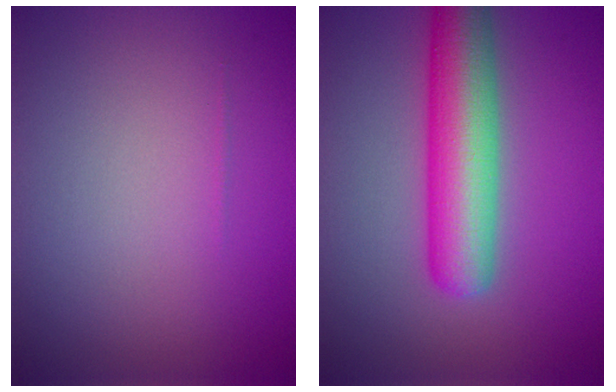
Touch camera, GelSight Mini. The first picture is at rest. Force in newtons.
{"total": 7.7, "press": 7.7, "slide": 0.2}